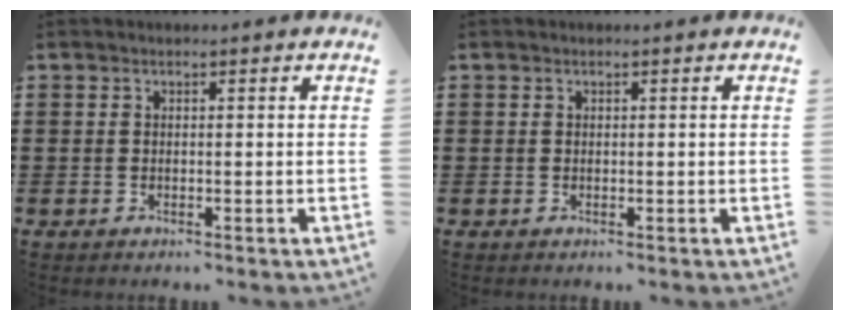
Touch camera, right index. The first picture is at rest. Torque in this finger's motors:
{"motor_torque": [0.61, 0.33, 0.09, 0.02]}